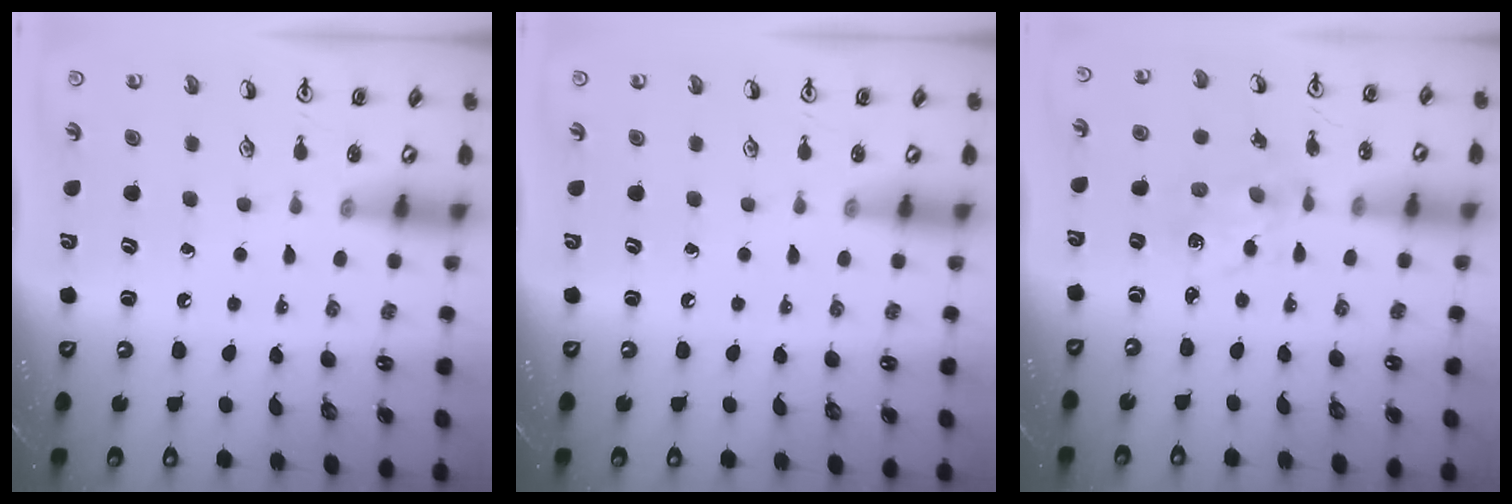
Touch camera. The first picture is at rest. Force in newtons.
{"total": 0.0}
{"total": 3.7, "press": 3.7, "slide": 0.1}